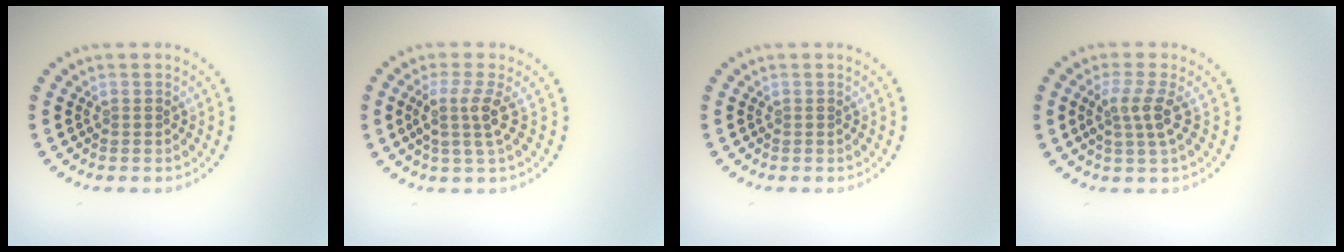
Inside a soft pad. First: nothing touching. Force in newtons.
{"total": 2.7, "press": 2.1, "slide": 1.8}
{"total": 0.0}
{"total": 2.4, "press": 1.9, "slide": 1.6}